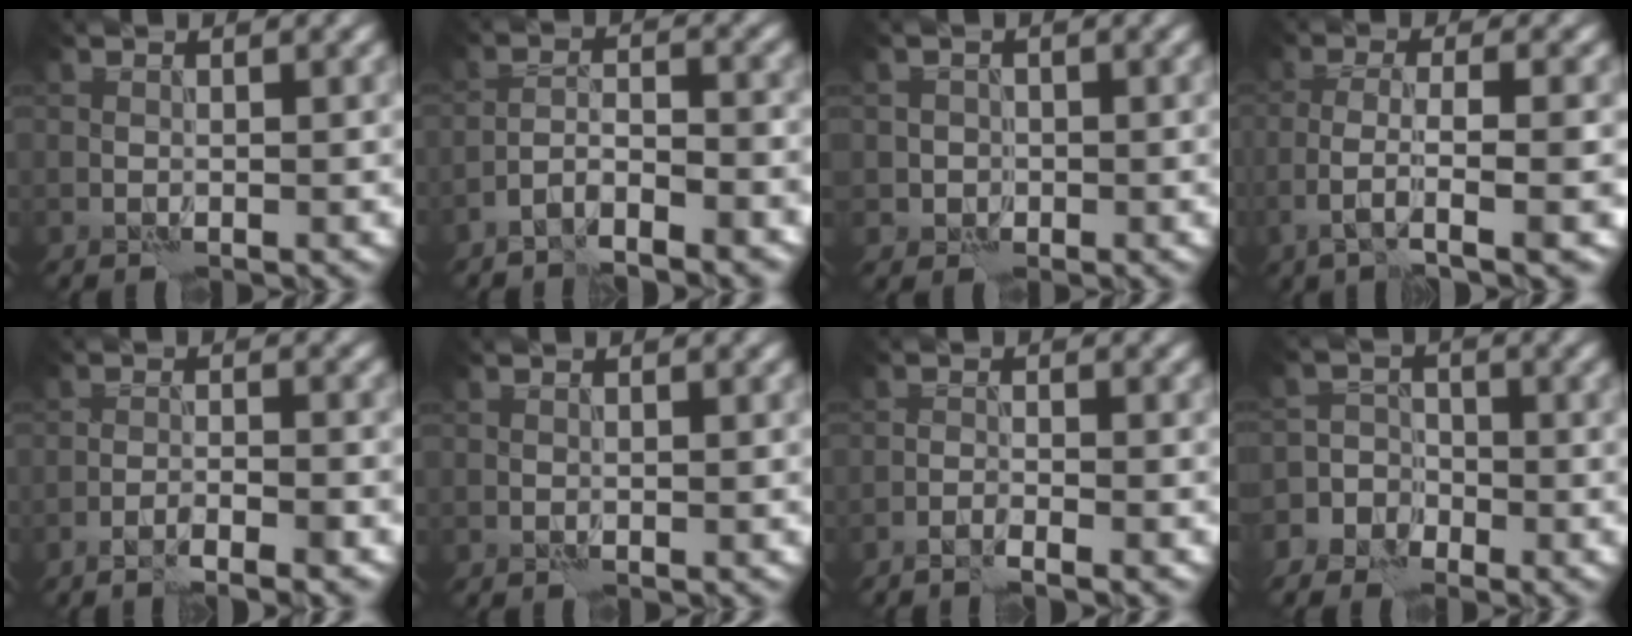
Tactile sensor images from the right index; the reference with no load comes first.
{"total": 3.3, "force": [-2.8, 0.6, 1.7], "torque": [-0.025, 0.006, -0.055]}
{"total": 1.6, "force": [-0.4, 1.6, -0.1], "torque": [0.021, 0.005, -0.012]}
{"total": 4.2, "force": [-1.6, 0.8, 3.8], "torque": [-0.069, 0.000, -0.034]}
{"total": 3.1, "force": [-2.5, 0.1, 1.8], "torque": [-0.034, 0.003, -0.044]}
{"total": 0.0}
{"total": 1.8, "force": [-1.6, -0.2, 0.7], "torque": [-0.018, 0.001, -0.034]}
{"total": 4.6, "force": [-2.9, 3.5, 0.3], "torque": [0.032, -0.001, -0.066]}